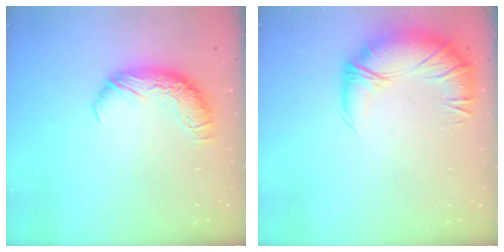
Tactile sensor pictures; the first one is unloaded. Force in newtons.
{"total": 2.7, "press": 0.8, "slide": 2.6}